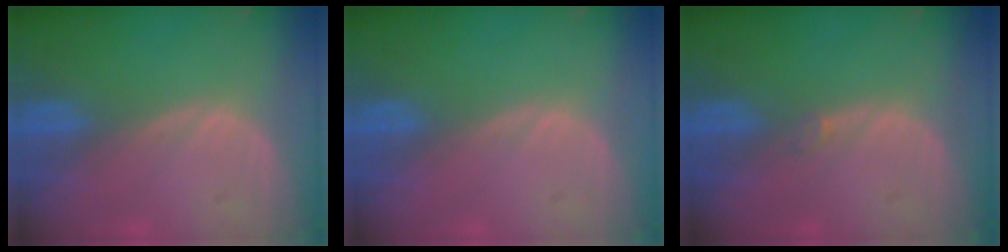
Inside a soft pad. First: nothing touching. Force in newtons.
{"total": 0.0}
{"total": 0.6, "press": 0.5, "slide": 0.3}